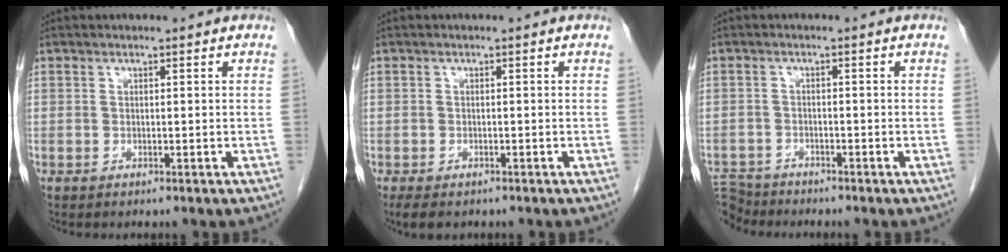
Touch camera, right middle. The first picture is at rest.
{"total": 3.3, "force": [-2.5, 1.5, 1.6], "torque": [-0.028, -0.007, -0.034]}
{"total": 5.0, "force": [-4.8, 1.6, 0.0], "torque": [-0.002, -0.006, -0.090]}